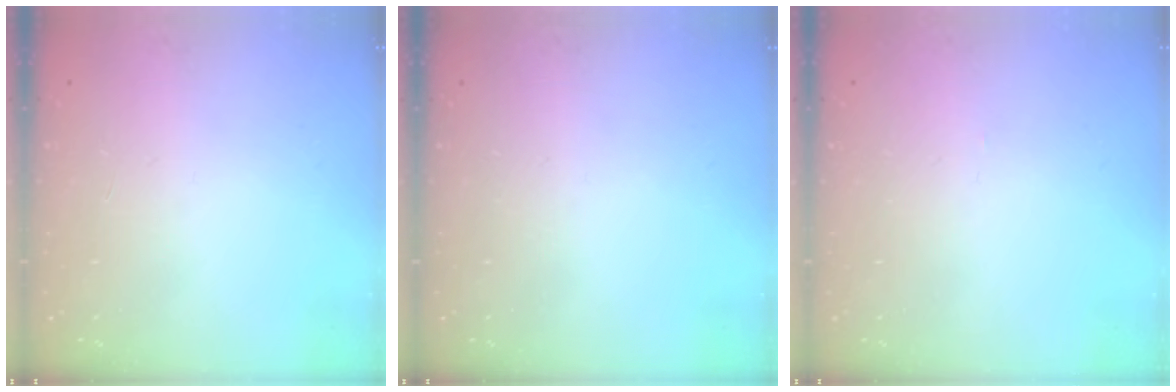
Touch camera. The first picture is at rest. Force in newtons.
{"total": 0.0}
{"total": 0.0}